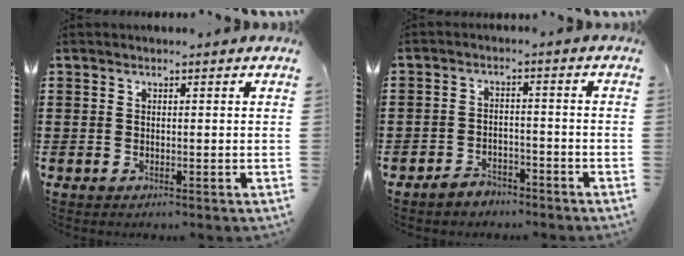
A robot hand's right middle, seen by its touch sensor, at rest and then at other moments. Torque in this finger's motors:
{"motor_torque": [2.14, 0.00, -0.03, -0.01]}